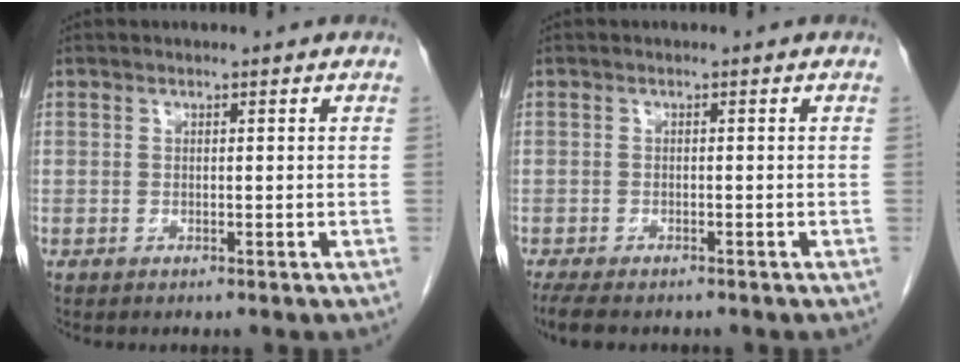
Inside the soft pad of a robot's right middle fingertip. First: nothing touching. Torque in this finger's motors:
{"motor_torque": [0.38, -0.23, 0.03, 0.03]}